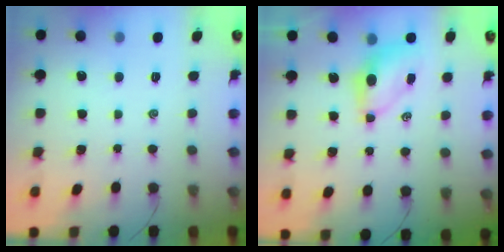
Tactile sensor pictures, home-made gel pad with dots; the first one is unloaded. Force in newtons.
{"total": 6.6, "press": 6.5, "slide": 1.2}